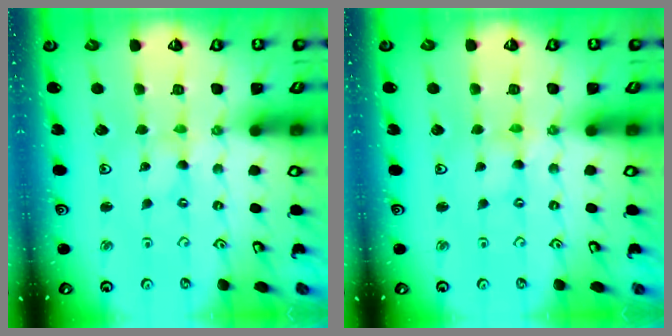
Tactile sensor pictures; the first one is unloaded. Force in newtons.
{"total": 0.9, "press": 0.8, "slide": 0.2}